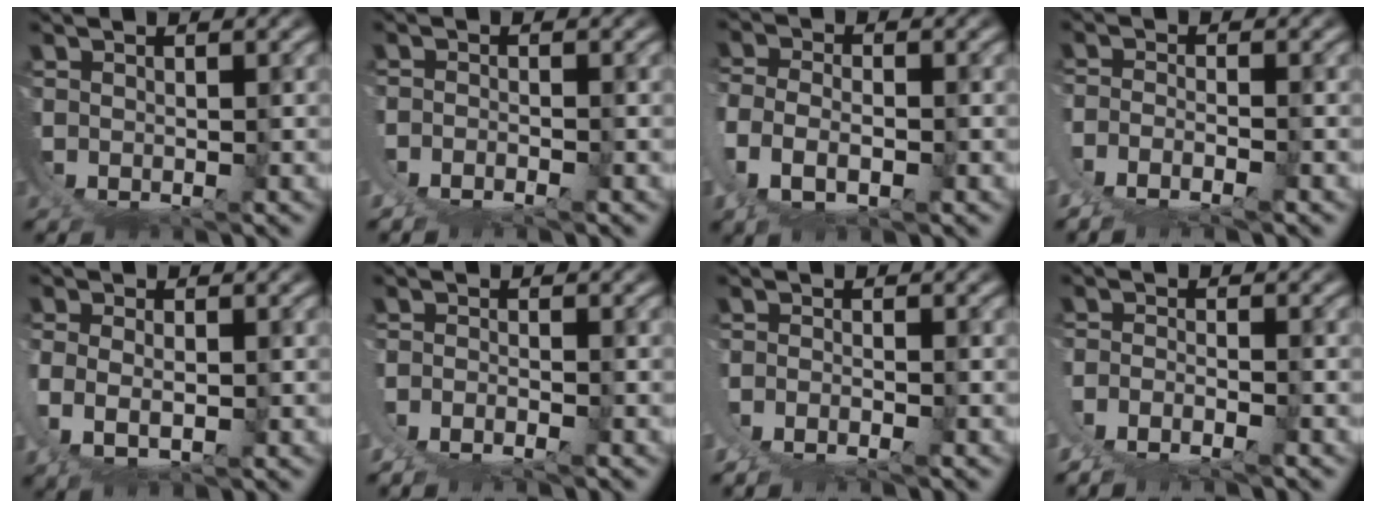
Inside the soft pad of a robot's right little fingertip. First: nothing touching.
{"total": 2.1, "force": [-0.6, 1.5, 1.3], "torque": [-0.023, -0.003, -0.010]}
{"total": 4.7, "force": [1.1, 3.0, 3.4], "torque": [-0.094, -0.020, 0.028]}
{"total": 4.8, "force": [-0.7, 3.8, 2.9], "torque": [-0.070, -0.019, -0.009]}
{"total": 3.9, "force": [1.3, 2.0, 3.0], "torque": [-0.081, -0.018, 0.034]}
{"total": 3.0, "force": [-0.5, 2.3, 1.8], "torque": [-0.038, -0.008, -0.008]}
{"total": 2.7, "force": [-0.4, 1.9, 1.8], "torque": [-0.037, -0.008, -0.005]}
{"total": 5.6, "force": [-1.0, 4.7, 3.0], "torque": [-0.073, -0.018, -0.016]}